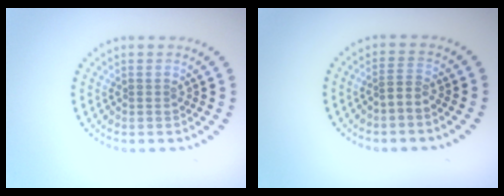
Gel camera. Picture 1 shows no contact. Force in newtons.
{"total": 1.2, "press": 0.8, "slide": 0.8}